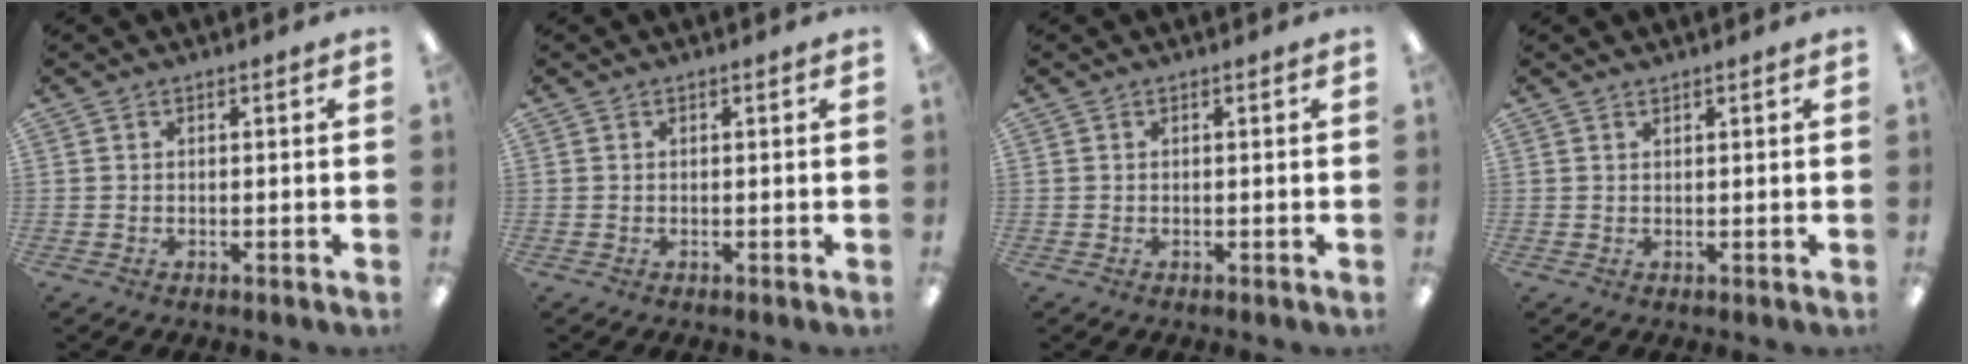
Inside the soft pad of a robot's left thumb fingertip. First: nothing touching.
{"total": 0.0}
{"total": 0.0}
{"total": 0.7, "force": [0.7, 0.2, 0.1], "torque": [-0.003, 0.001, 0.013]}